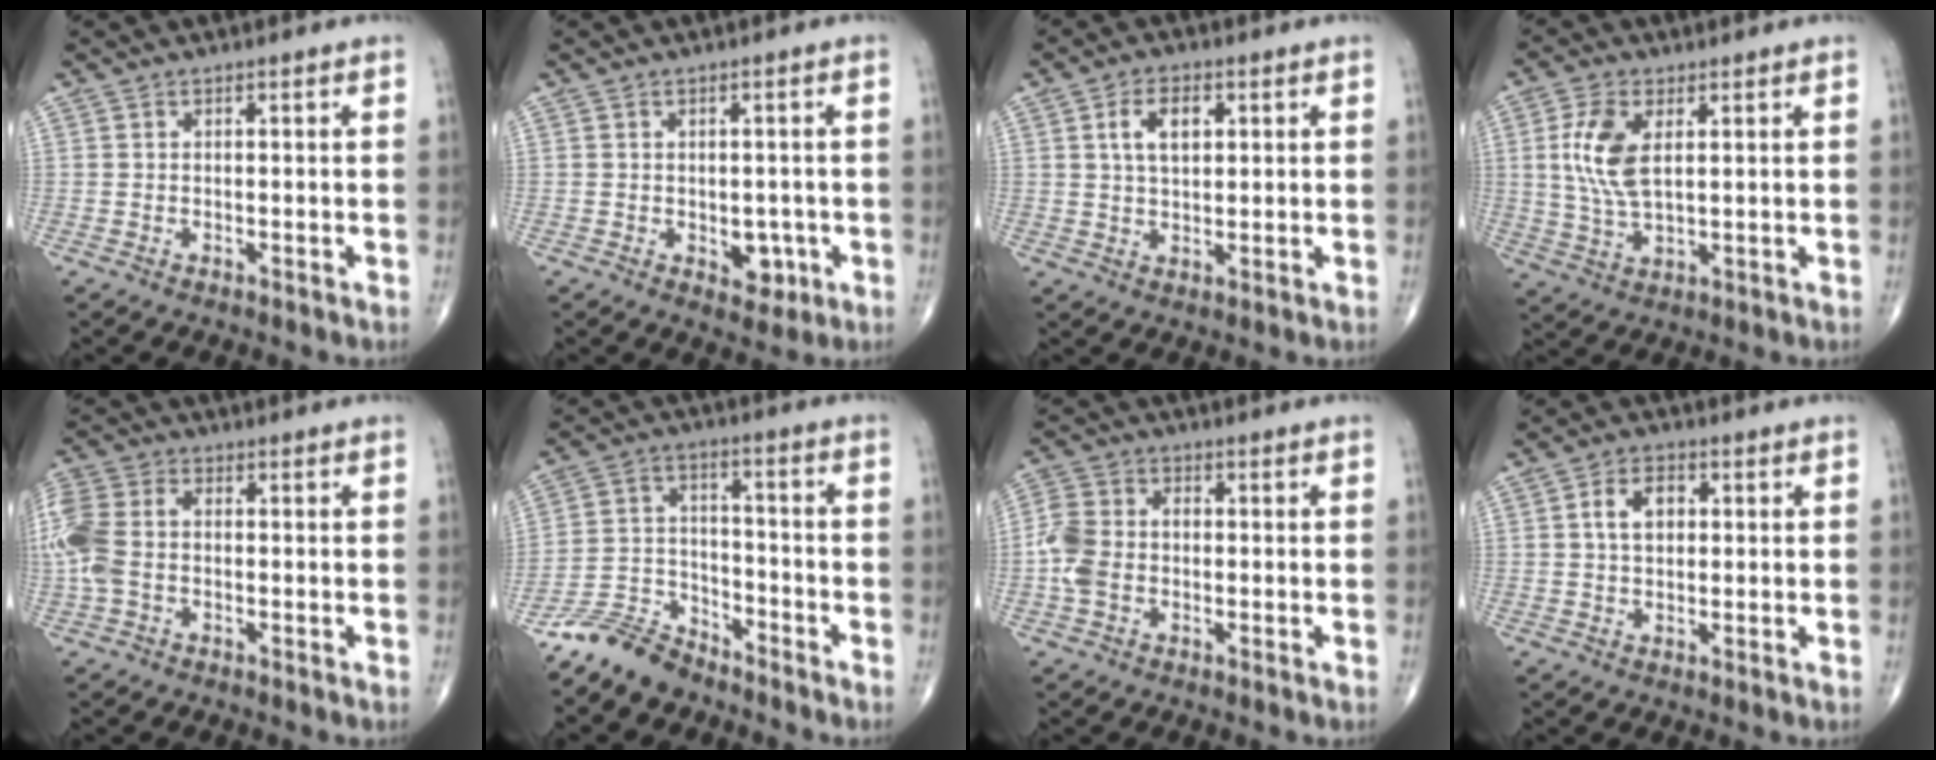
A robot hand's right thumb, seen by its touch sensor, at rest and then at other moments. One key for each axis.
{"total": 4.4, "fx": -1.1, "fy": 3.0, "fz": 3.0, "tx": -0.010, "ty": 0.002, "tz": -0.009}
{"total": 6.0, "fx": 1.8, "fy": 3.4, "fz": 4.6, "tx": -0.068, "ty": -0.002, "tz": 0.031}
{"total": 8.8, "fx": 2.2, "fy": 4.3, "fz": 7.4, "tx": -0.160, "ty": -0.009, "tz": 0.045}
{"total": 9.9, "fx": -0.9, "fy": 6.6, "fz": 7.3, "tx": -0.192, "ty": 0.024, "tz": -0.024}
{"total": 8.6, "fx": -7.5, "fy": 3.7, "fz": 1.7, "tx": -0.017, "ty": 0.055, "tz": -0.154}
{"total": 7.1, "fx": -1.3, "fy": 5.1, "fz": 4.7, "tx": -0.108, "ty": 0.024, "tz": -0.034}
{"total": 5.1, "fx": 0.9, "fy": 3.4, "fz": 3.7, "tx": -0.055, "ty": 0.009, "tz": 0.011}